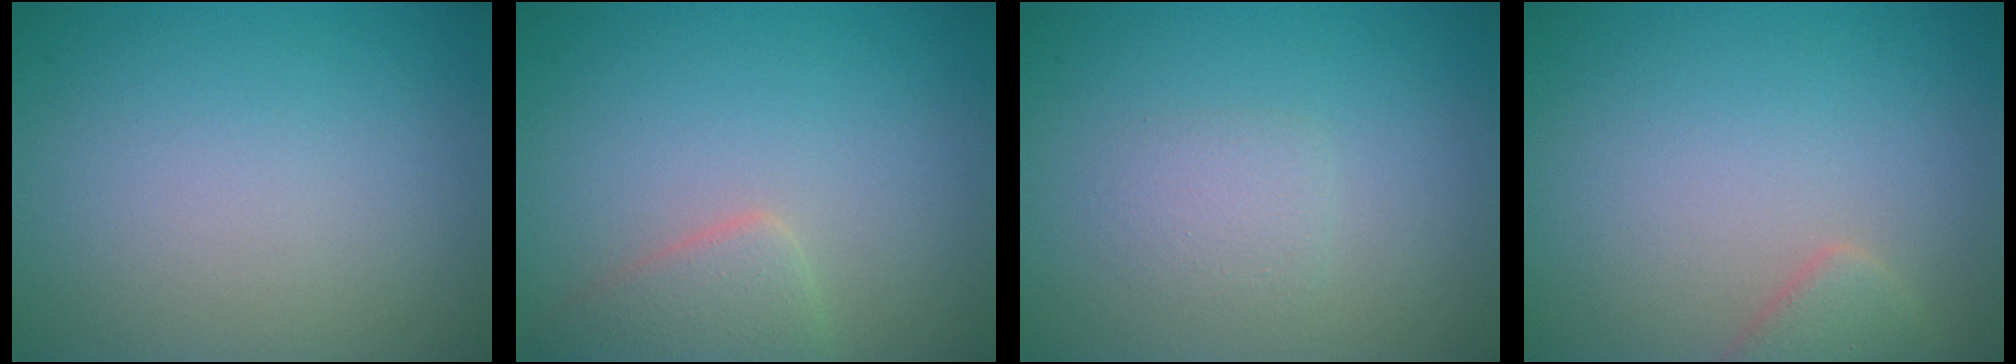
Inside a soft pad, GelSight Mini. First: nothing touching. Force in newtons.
{"total": 2.7, "press": 2.7, "slide": 0.1}
{"total": 1.5, "press": 1.5, "slide": 0.0}
{"total": 2.1, "press": 2.1, "slide": 0.2}